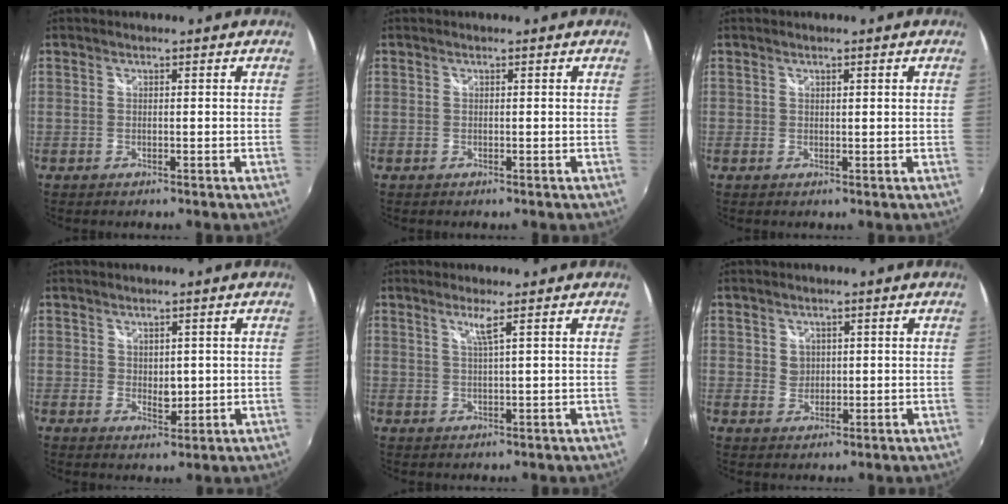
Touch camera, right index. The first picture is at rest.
{"total": 0.0}
{"total": 1.8, "force": [0.8, -1.6, 0.1], "torque": [0.009, -0.005, 0.017]}
{"total": 2.6, "force": [0.7, 1.9, 1.6], "torque": [-0.021, -0.004, 0.016]}
{"total": 2.6, "force": [1.4, -0.6, 2.0], "torque": [-0.039, -0.007, 0.026]}
{"total": 2.5, "force": [0.8, 2.3, 0.6], "torque": [-0.003, 0.002, 0.015]}